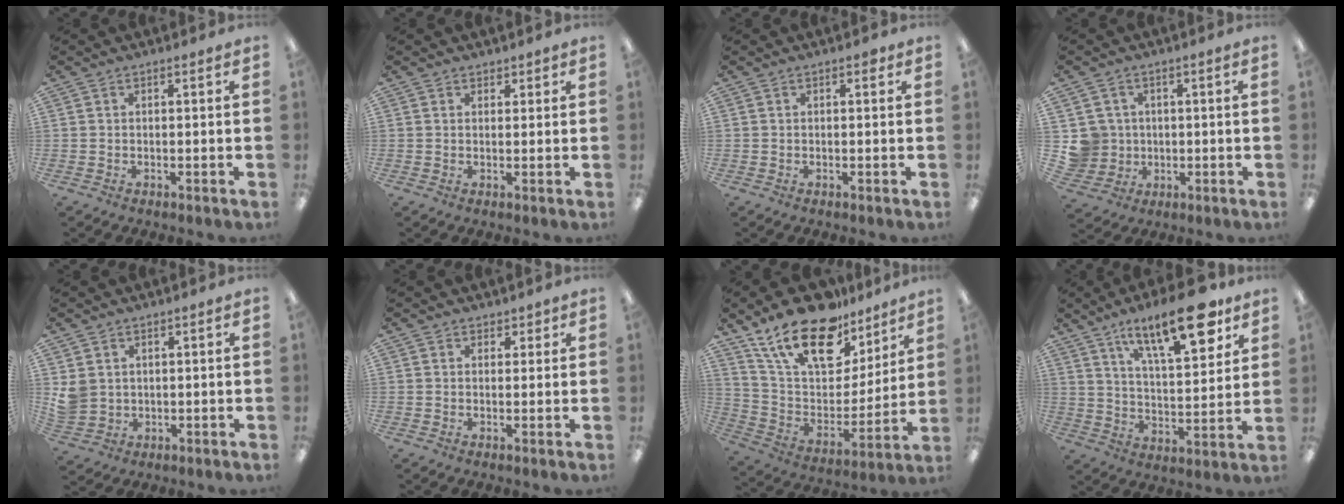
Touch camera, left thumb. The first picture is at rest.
{"total": 1.6, "force": [1.2, 1.0, 0.1], "torque": [0.006, -0.002, 0.020]}
{"total": 0.8, "force": [0.4, 0.4, 0.5], "torque": [-0.003, -0.001, 0.004]}
{"total": 6.6, "force": [0.9, 6.6, 0.5], "torque": [-0.024, 0.006, 0.025]}
{"total": 4.5, "force": [1.9, 4.0, 0.9], "torque": [-0.020, -0.003, 0.038]}
{"total": 1.9, "force": [1.3, 1.4, 0.2], "torque": [0.004, -0.002, 0.022]}
{"total": 22.4, "force": [16.2, 10.3, 11.5], "torque": [-0.213, -0.099, 0.291]}
{"total": 20.2, "force": [12.7, 6.9, 14.1], "torque": [-0.203, -0.064, 0.199]}